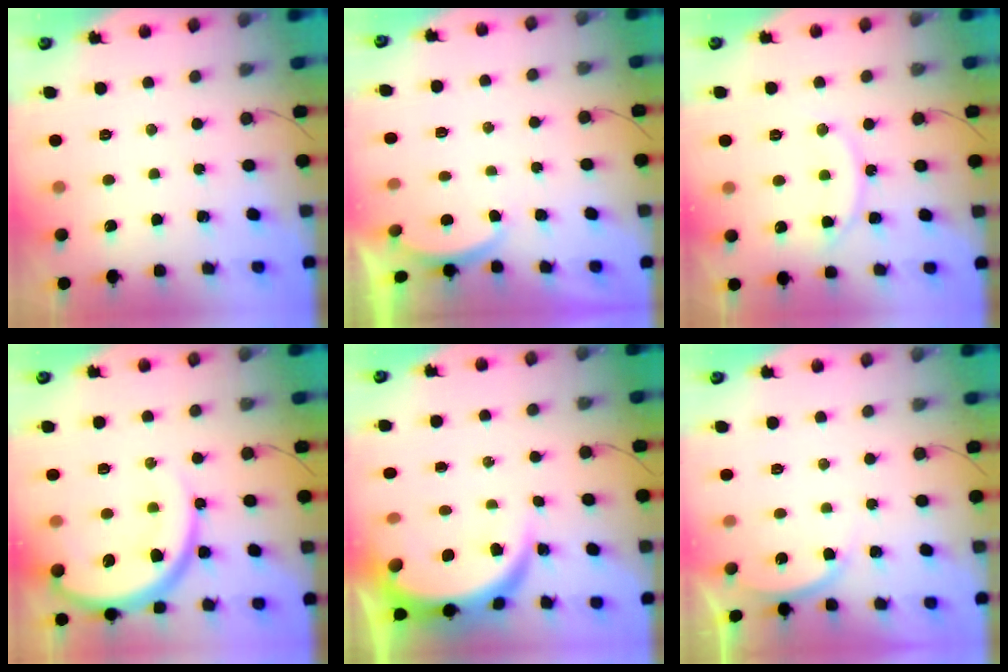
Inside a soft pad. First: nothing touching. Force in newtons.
{"total": 1.7, "press": 1.6, "slide": 0.6}
{"total": 11.4, "press": 11.4, "slide": 0.8}
{"total": 16.3, "press": 16.2, "slide": 1.9}
{"total": 8.5, "press": 8.5, "slide": 0.8}
{"total": 2.9, "press": 2.9, "slide": 0.5}